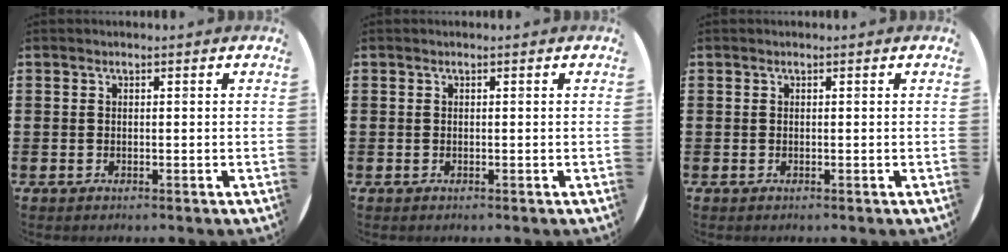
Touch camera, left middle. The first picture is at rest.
{"total": 0.0}
{"total": 0.0}